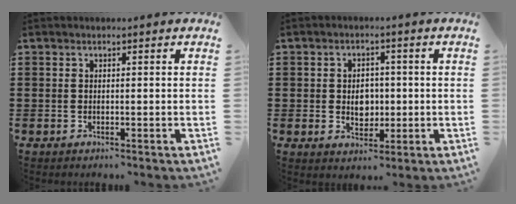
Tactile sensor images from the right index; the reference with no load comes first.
{"total": 4.2, "force": [-0.2, 3.2, 2.8], "torque": [-0.045, 0.002, -0.010]}